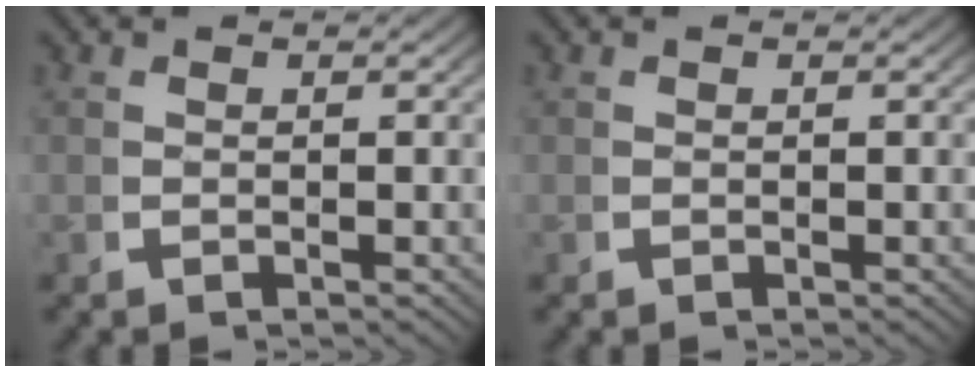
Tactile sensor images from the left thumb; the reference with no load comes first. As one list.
[{"total": 0.0}]